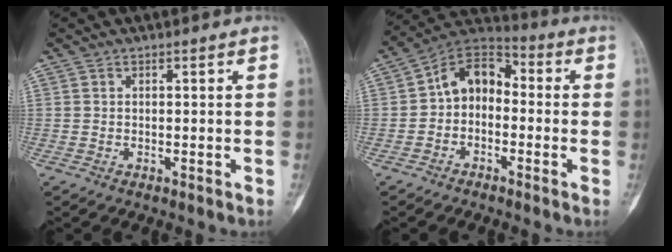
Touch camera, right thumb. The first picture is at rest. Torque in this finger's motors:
{"motor_torque": [0.63, 1.82, 0.05, -0.04, 0.20]}